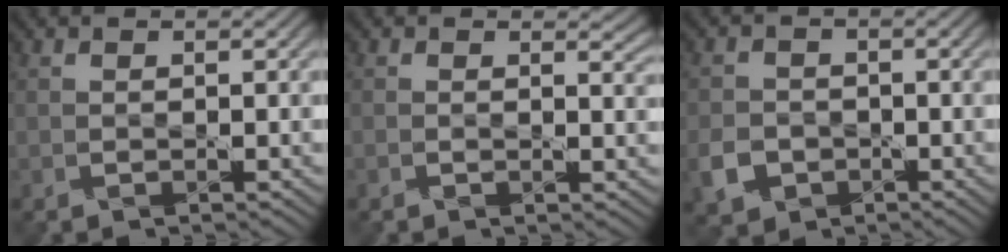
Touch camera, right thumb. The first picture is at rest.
{"total": 1.2, "force": [0.3, 0.8, 0.9], "torque": [-0.017, -0.004, 0.006]}
{"total": 4.3, "force": [-1.9, 3.5, 1.7], "torque": [-0.047, -0.008, -0.042]}